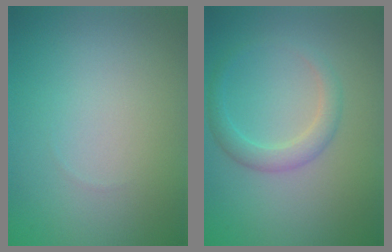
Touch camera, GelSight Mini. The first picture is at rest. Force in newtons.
{"total": 2.3, "press": 2.3, "slide": 0.2}